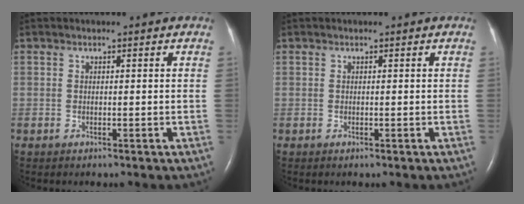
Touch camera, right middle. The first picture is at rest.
{"total": 0.0}